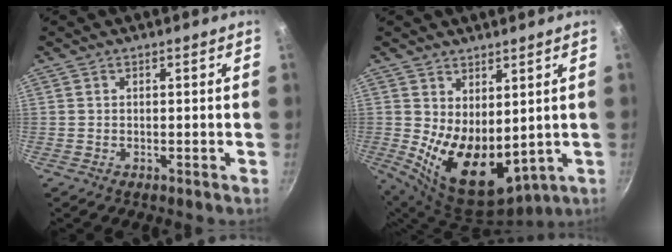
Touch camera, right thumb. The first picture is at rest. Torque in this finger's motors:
{"motor_torque": [-0.60, 1.32, 1.83, 0.27, 0.20]}